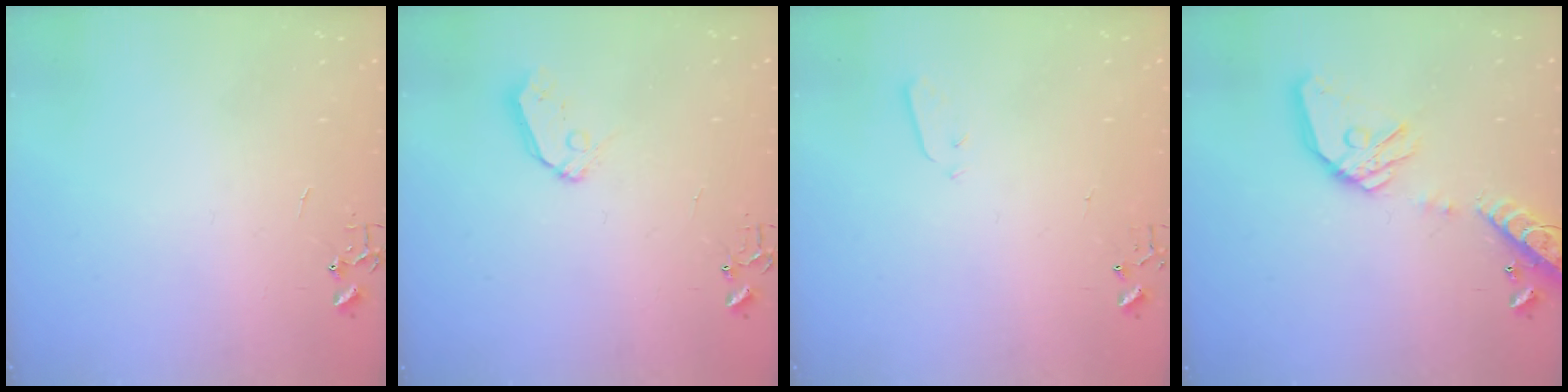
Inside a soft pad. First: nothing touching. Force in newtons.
{"total": 6.9, "press": 6.9, "slide": 0.5}
{"total": 3.3, "press": 3.2, "slide": 0.7}
{"total": 17.0, "press": 16.8, "slide": 2.6}